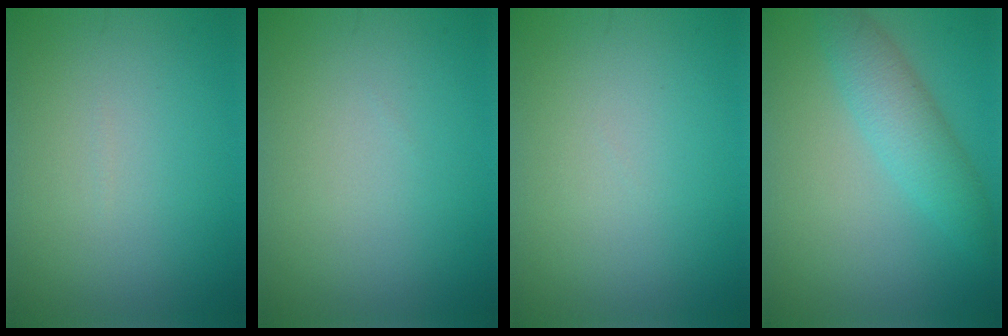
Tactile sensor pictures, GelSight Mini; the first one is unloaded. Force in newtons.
{"total": 0.0}
{"total": 0.0}
{"total": 3.8, "press": 3.8, "slide": 0.1}